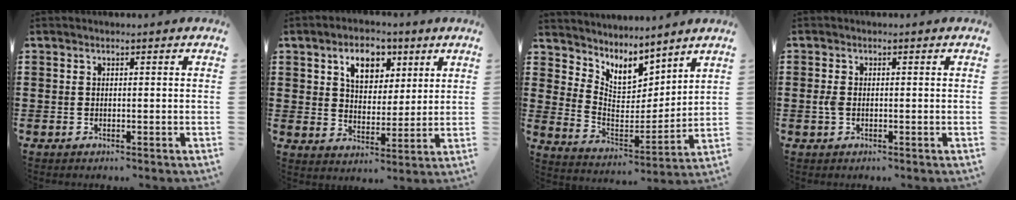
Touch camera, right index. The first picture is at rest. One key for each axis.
{"total": 6.9, "fx": 3.4, "fy": 4.6, "fz": 3.9, "tx": -0.066, "ty": 0.006, "tz": 0.054}
{"total": 5.9, "fx": 5.2, "fy": 2.6, "fz": 1.0, "tx": -0.049, "ty": -0.048, "tz": 0.092}
{"total": 1.7, "fx": -0.3, "fy": 1.0, "fz": 1.3, "tx": -0.042, "ty": -0.003, "tz": -0.012}